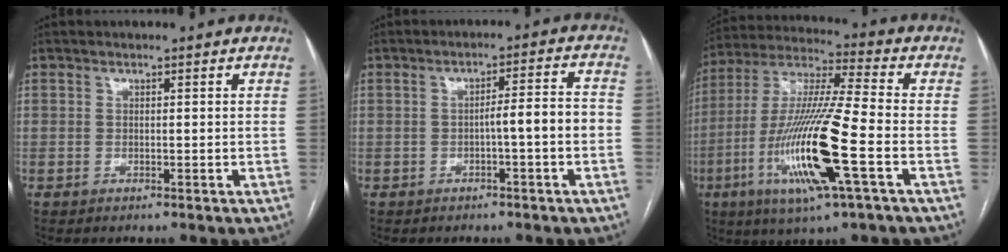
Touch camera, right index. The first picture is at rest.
{"total": 5.0, "force": [-1.5, 0.1, 4.8], "torque": [-0.067, 0.018, -0.020]}
{"total": 18.7, "force": [-5.9, 0.8, 17.7], "torque": [-0.367, -0.021, -0.112]}